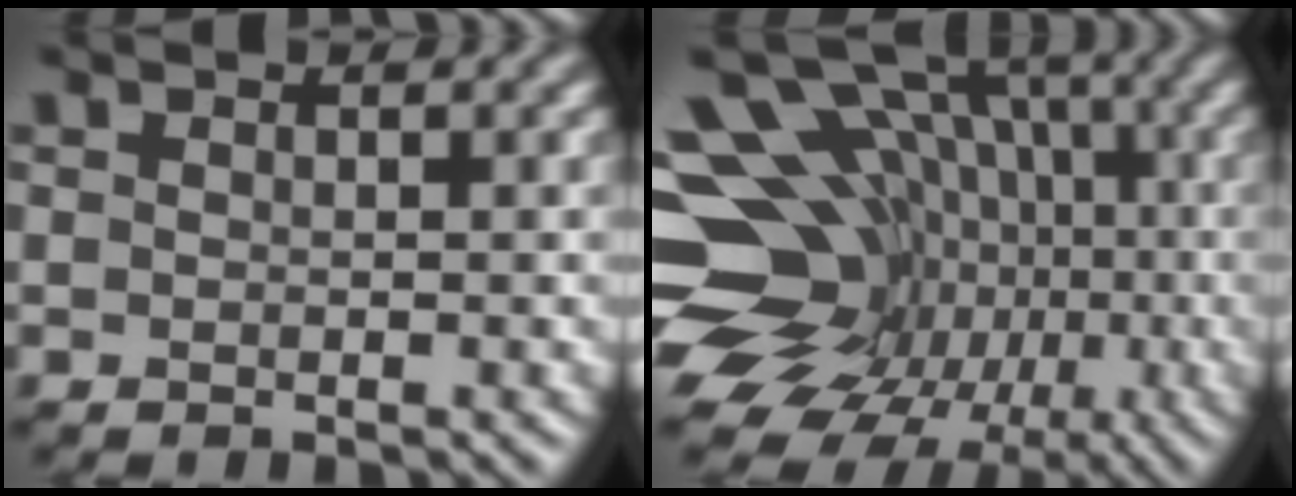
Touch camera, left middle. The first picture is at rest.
{"total": 17.0, "force": [-3.3, 14.0, 9.1], "torque": [-0.144, 0.009, -0.077]}